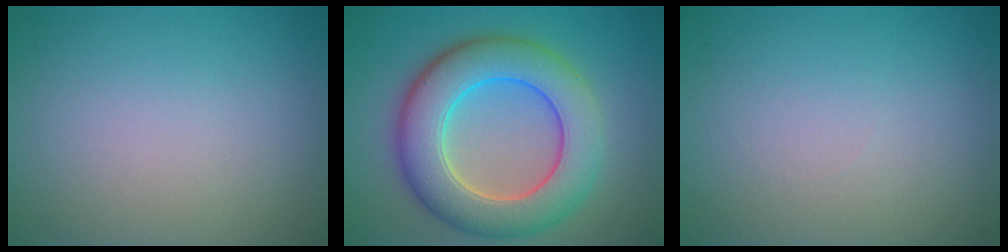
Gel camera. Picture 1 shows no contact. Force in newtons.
{"total": 9.5, "press": 9.5, "slide": 0.3}
{"total": 0.0}